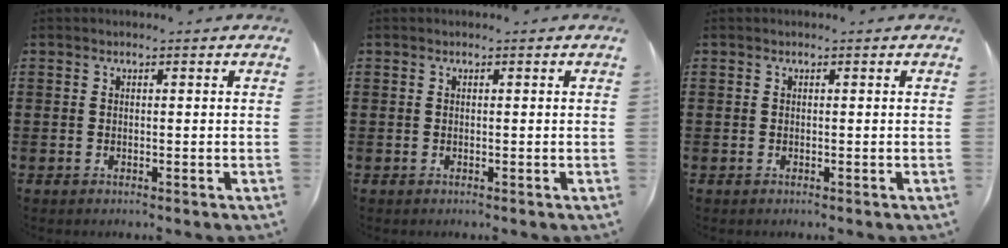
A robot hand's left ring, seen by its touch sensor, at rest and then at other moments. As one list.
[{"total": 0.0}, {"total": 0.0}]